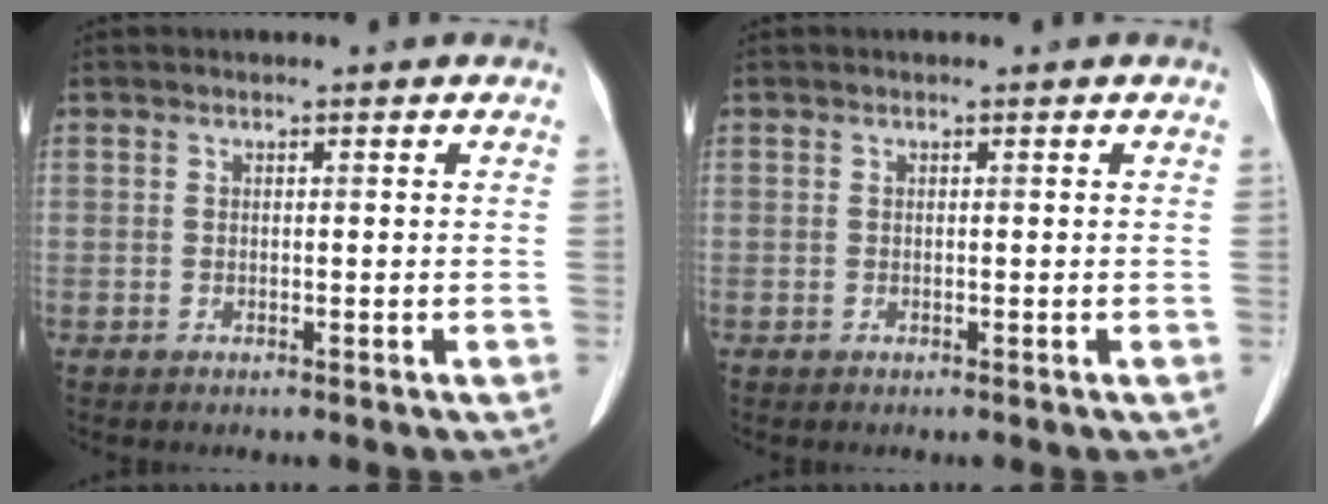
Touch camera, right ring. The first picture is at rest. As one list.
[{"total": 0.0}]